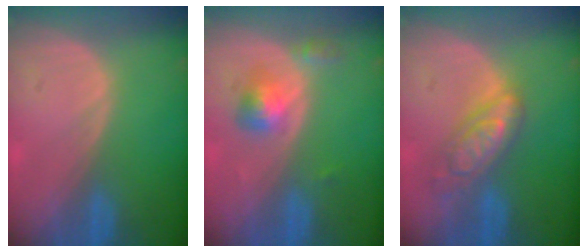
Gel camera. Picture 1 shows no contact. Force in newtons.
{"total": 3.7, "press": 3.7, "slide": 0.2}
{"total": 6.3, "press": 6.3, "slide": 0.4}